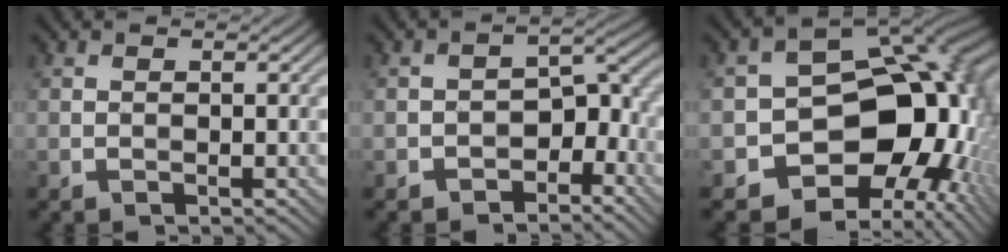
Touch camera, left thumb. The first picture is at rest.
{"total": 5.5, "force": [-3.4, 3.4, 2.8], "torque": [-0.029, 0.006, -0.061]}
{"total": 15.8, "force": [-3.8, 11.5, 10.1], "torque": [-0.113, -0.028, -0.060]}